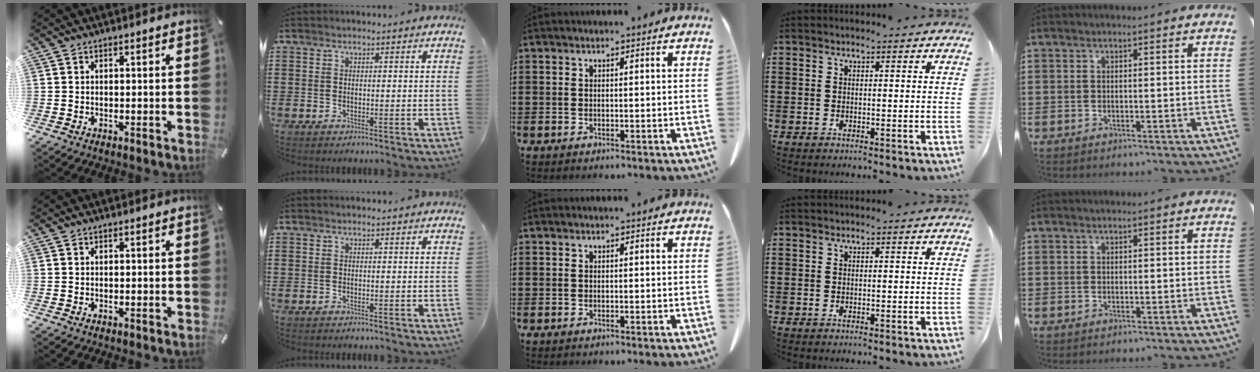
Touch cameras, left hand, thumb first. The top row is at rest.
{}